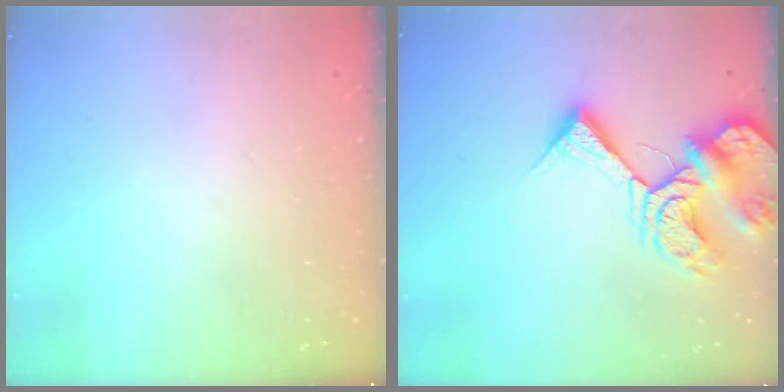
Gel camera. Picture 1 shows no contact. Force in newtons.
{"total": 12.1, "press": 12.0, "slide": 1.6}